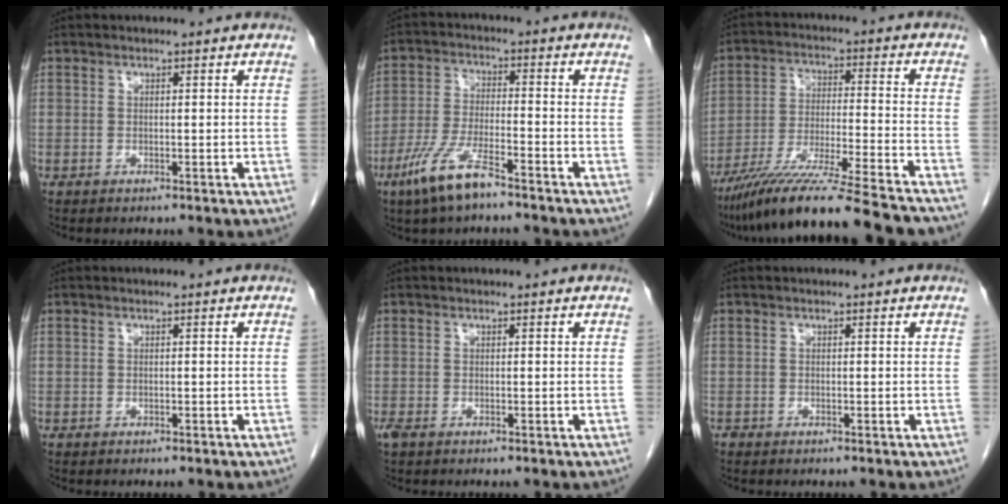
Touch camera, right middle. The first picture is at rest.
{"total": 8.5, "force": [-5.7, 1.3, 6.1], "torque": [-0.131, -0.015, -0.109]}
{"total": 19.2, "force": [-16.1, -0.8, 10.4], "torque": [-0.178, -0.040, -0.269]}
{"total": 0.0}
{"total": 1.4, "force": [-0.8, 0.7, 0.9], "torque": [-0.025, -0.004, -0.013]}
{"total": 0.0}